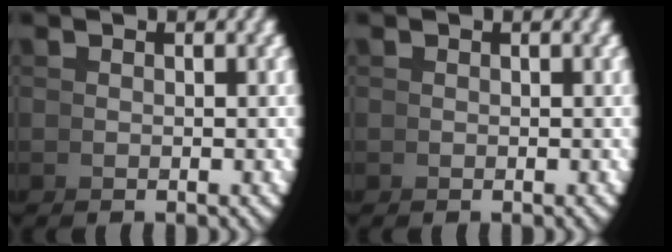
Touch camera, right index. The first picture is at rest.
{"total": 0.0}